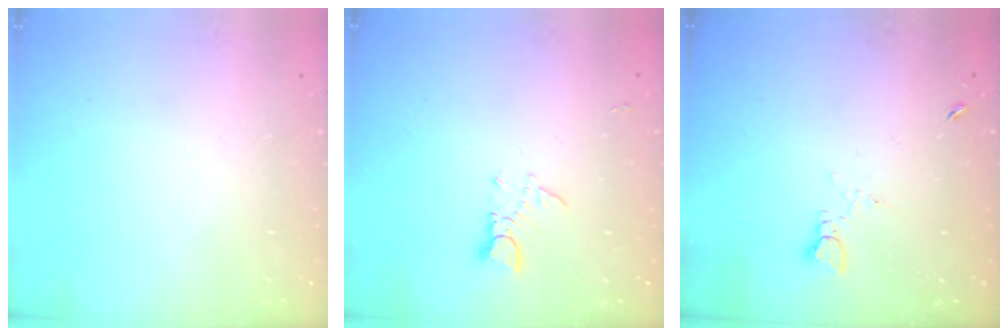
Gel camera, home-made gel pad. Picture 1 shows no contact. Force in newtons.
{"total": 3.0, "press": 3.0, "slide": 0.4}
{"total": 1.8, "press": 1.7, "slide": 0.3}